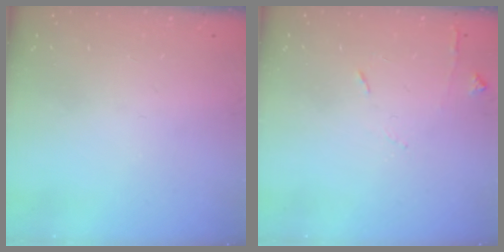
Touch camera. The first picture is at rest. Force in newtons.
{"total": 6.2, "press": 6.1, "slide": 0.8}